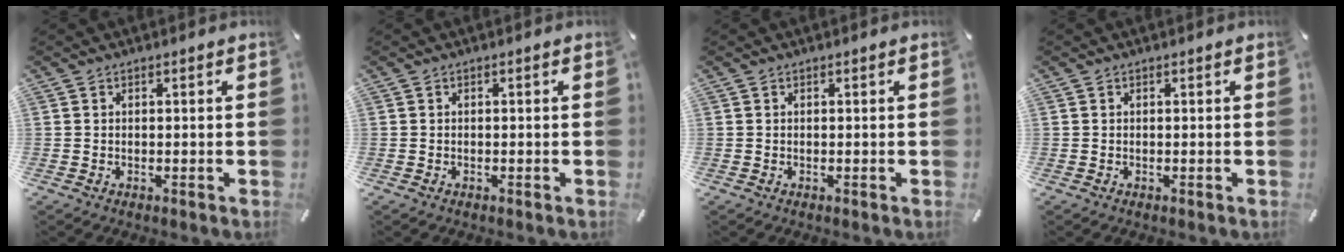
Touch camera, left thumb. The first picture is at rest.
{"total": 0.0}
{"total": 0.0}
{"total": 0.0}